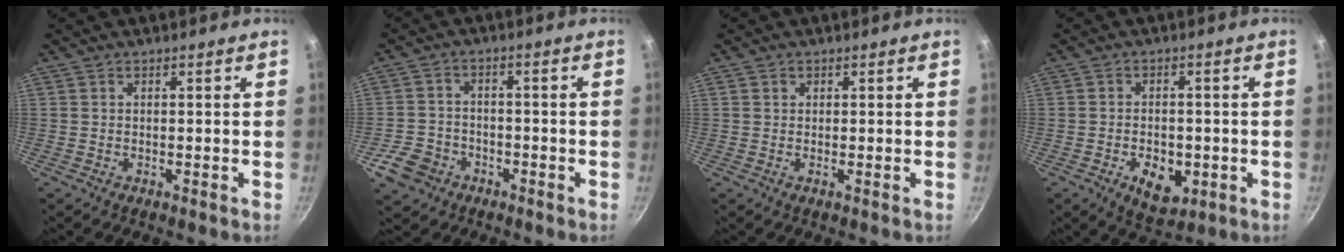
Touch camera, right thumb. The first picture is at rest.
{"total": 7.0, "force": [-3.6, 5.5, 2.4], "torque": [-0.037, 0.031, -0.063]}
{"total": 0.8, "force": [0.3, 0.7, 0.2], "torque": [-0.001, 0.003, 0.003]}
{"total": 7.7, "force": [-2.5, 4.8, 5.5], "torque": [-0.062, 0.003, -0.026]}